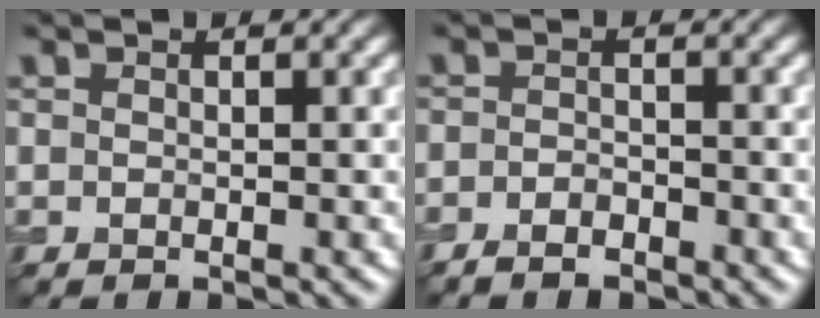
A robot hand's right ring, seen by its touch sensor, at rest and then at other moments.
{"total": 2.0, "force": [-1.6, 0.7, 1.0], "torque": [-0.018, -0.002, -0.031]}